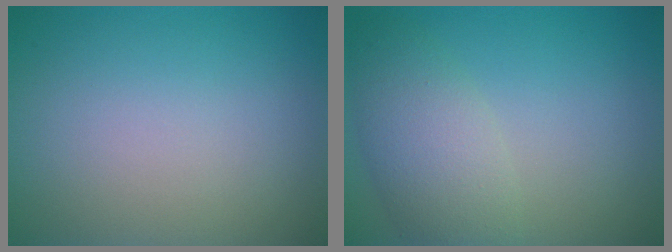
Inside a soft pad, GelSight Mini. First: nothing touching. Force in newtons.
{"total": 4.3, "press": 4.3, "slide": 0.2}